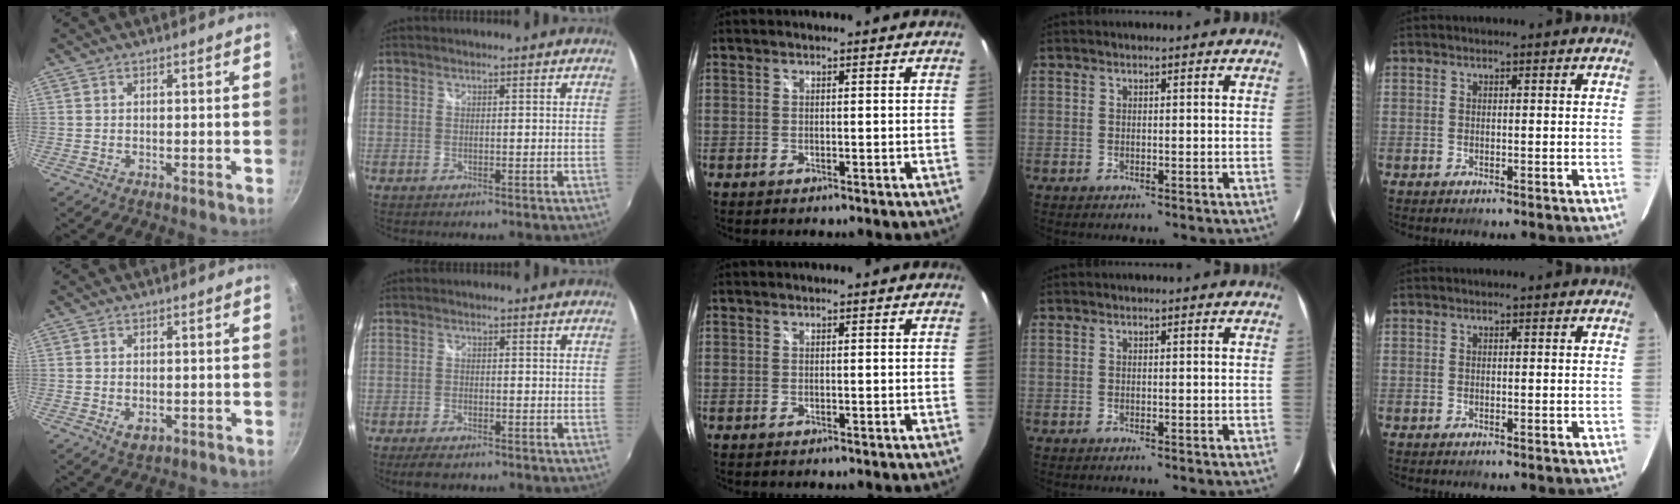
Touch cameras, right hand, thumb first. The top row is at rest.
{"thumb": {"total": 2.8, "force": [-0.7, 1.8, 2.0], "torque": [-0.032, -0.008, -0.006]}, "index": {"total": 4.3, "force": [-3.3, 1.5, 2.4], "torque": [-0.058, -0.015, -0.055]}}